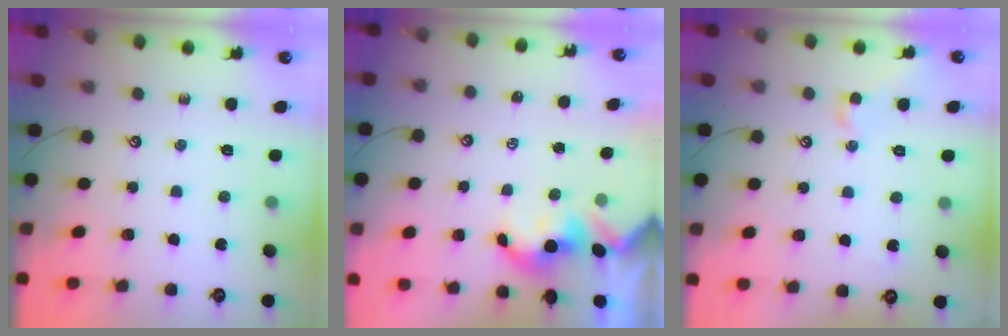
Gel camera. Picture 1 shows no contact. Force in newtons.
{"total": 1.5, "press": 1.5, "slide": 0.3}
{"total": 0.9, "press": 0.8, "slide": 0.4}